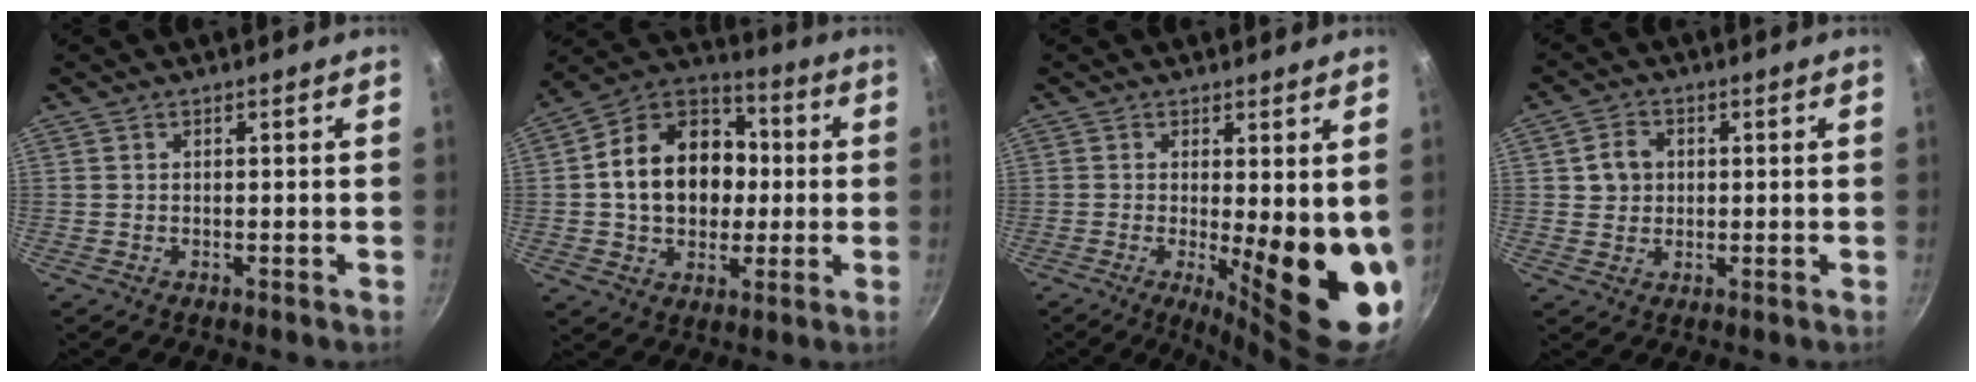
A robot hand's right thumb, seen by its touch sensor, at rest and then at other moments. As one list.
[{"total": 18.5, "force": [0.5, 14.4, 11.6], "torque": [-0.164, 0.033, -0.004]}, {"total": 14.7, "force": [-1.1, 4.1, 14.0], "torque": [-0.158, -0.035, -0.004]}, {"total": 4.6, "force": [0.7, 4.0, 2.1], "torque": [-0.017, 0.007, 0.009]}]